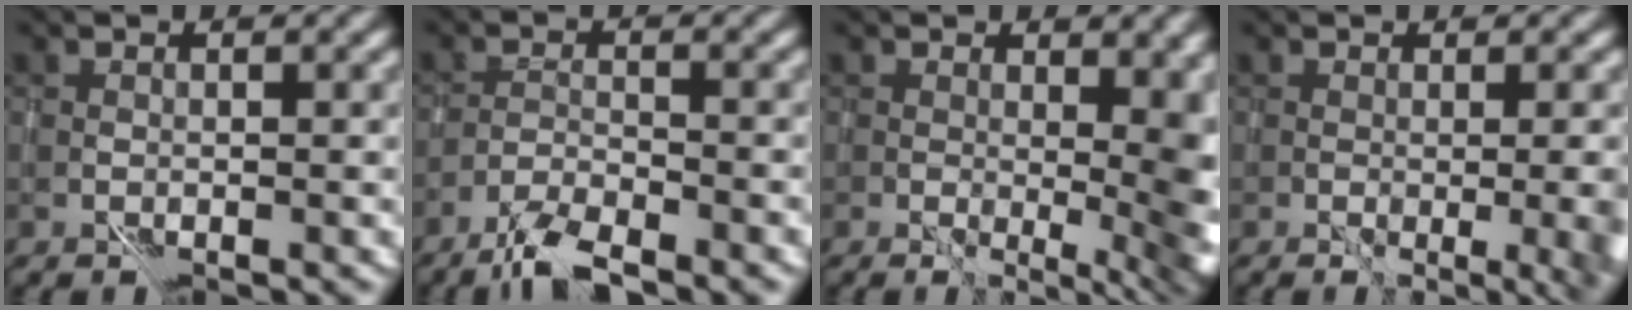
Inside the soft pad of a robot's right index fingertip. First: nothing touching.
{"total": 3.8, "force": [-3.0, 0.5, 2.2], "torque": [-0.039, 0.005, -0.062]}
{"total": 9.8, "force": [1.4, 3.9, 8.9], "torque": [-0.069, 0.000, 0.039]}
{"total": 6.9, "force": [-0.8, 3.0, 6.2], "torque": [-0.038, -0.006, 0.018]}